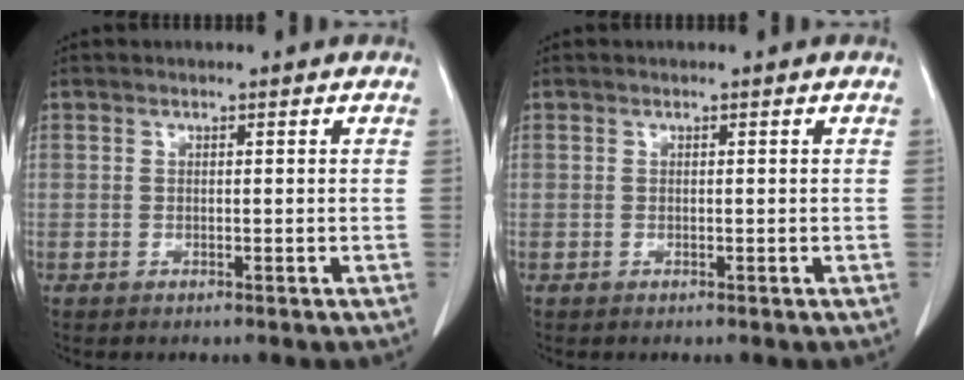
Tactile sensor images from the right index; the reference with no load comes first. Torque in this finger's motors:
{"motor_torque": [0.00, 0.00, 0.00, 0.00]}